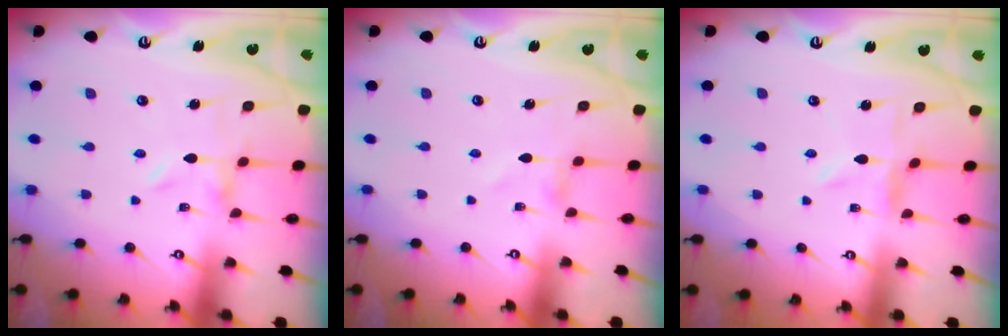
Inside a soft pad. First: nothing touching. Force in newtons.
{"total": 1.1, "press": 1.0, "slide": 0.3}
{"total": 0.9, "press": 0.8, "slide": 0.3}